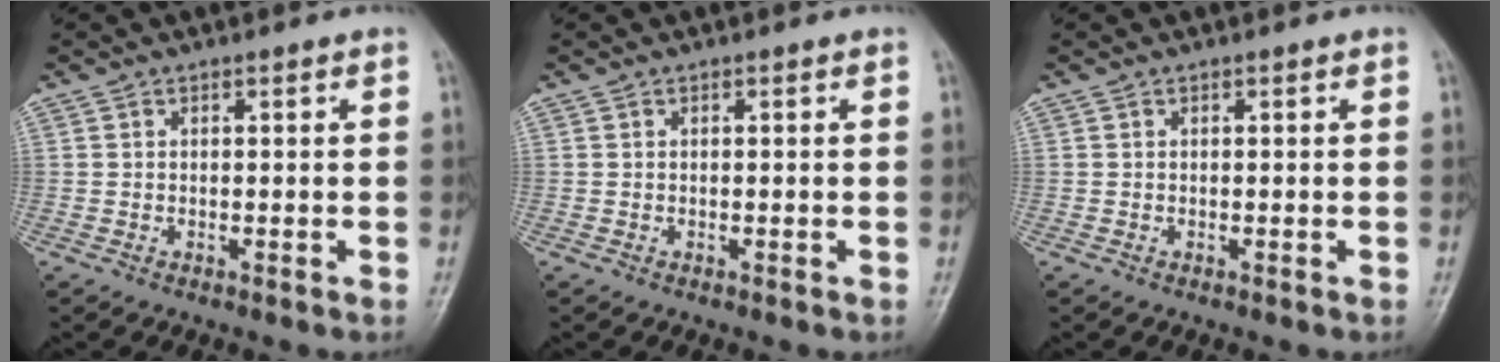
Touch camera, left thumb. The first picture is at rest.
{"total": 0.0}
{"total": 0.0}